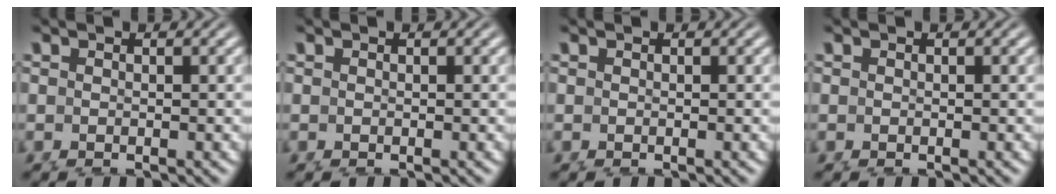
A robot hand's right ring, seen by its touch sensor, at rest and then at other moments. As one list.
[{"total": 0.0}, {"total": 0.0}, {"total": 0.0}]